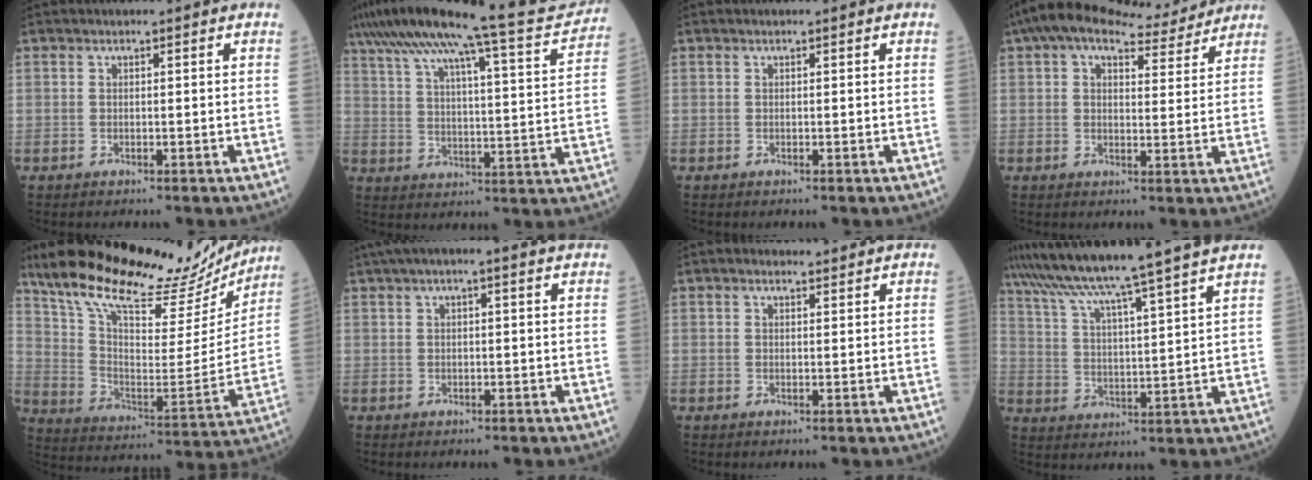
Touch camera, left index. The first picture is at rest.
{"total": 23.9, "force": [20.6, 1.6, 12.1], "torque": [-0.207, -0.003, 0.284]}
{"total": 0.0}
{"total": 11.7, "force": [10.1, 3.1, 5.1], "torque": [-0.080, 0.032, 0.136]}
{"total": 27.2, "force": [22.7, 7.8, 12.9], "torque": [-0.217, 0.004, 0.330]}
{"total": 5.2, "force": [3.3, 0.8, 3.9], "torque": [-0.070, 0.037, 0.049]}
{"total": 1.4, "force": [1.0, 0.7, 0.5], "torque": [-0.017, 0.011, 0.015]}
{"total": 17.4, "force": [14.9, -2.4, 8.8], "torque": [-0.152, -0.009, 0.221]}